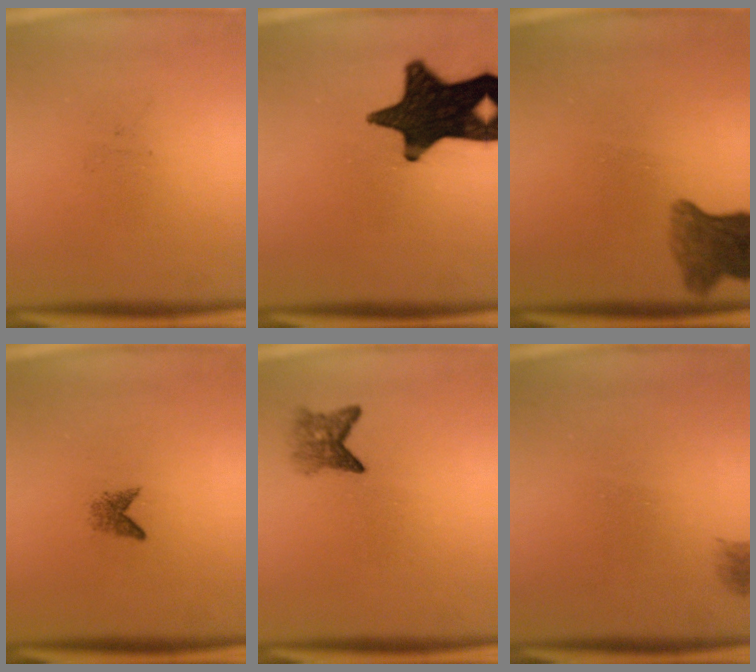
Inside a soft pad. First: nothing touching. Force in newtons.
{"total": 17.7}
{"total": 5.9}
{"total": 1.3}
{"total": 3.0}
{"total": 1.1}